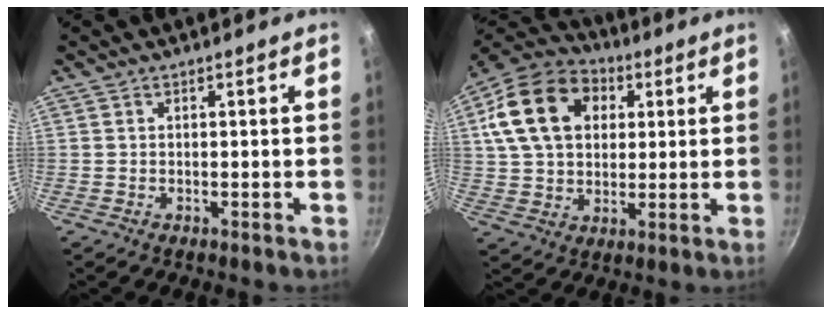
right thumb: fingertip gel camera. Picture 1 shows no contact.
{"total": 19.4, "force": [5.5, 14.0, 12.2], "torque": [-0.201, 0.015, 0.087]}